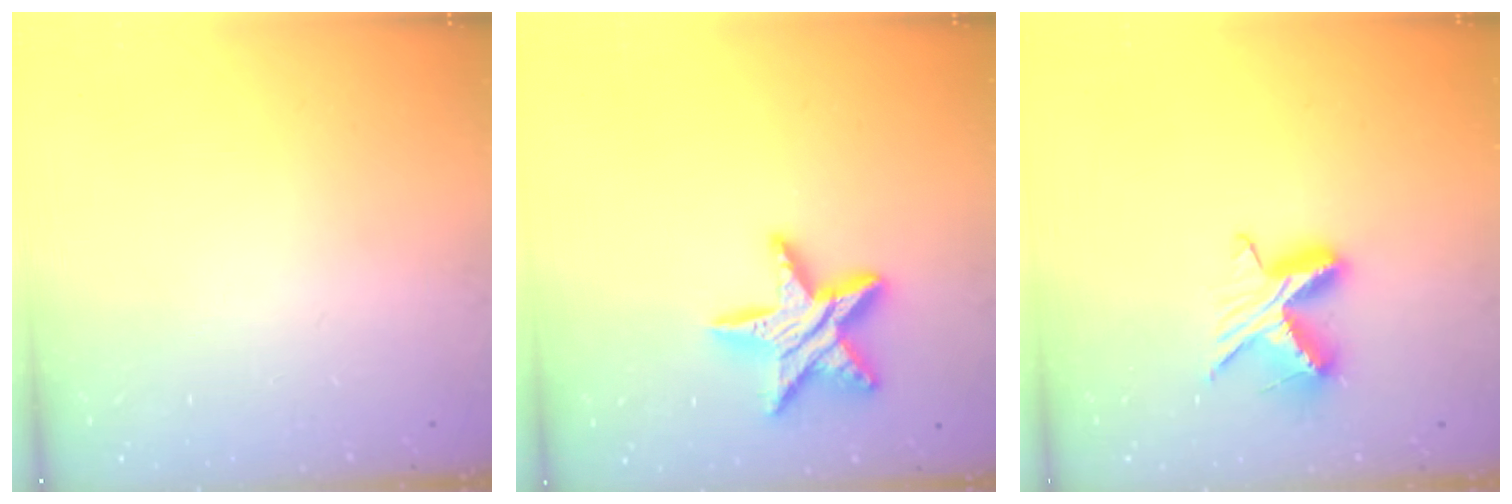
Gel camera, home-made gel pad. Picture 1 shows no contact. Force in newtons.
{"total": 14.9, "press": 14.8, "slide": 1.0}
{"total": 10.5, "press": 10.5, "slide": 0.1}